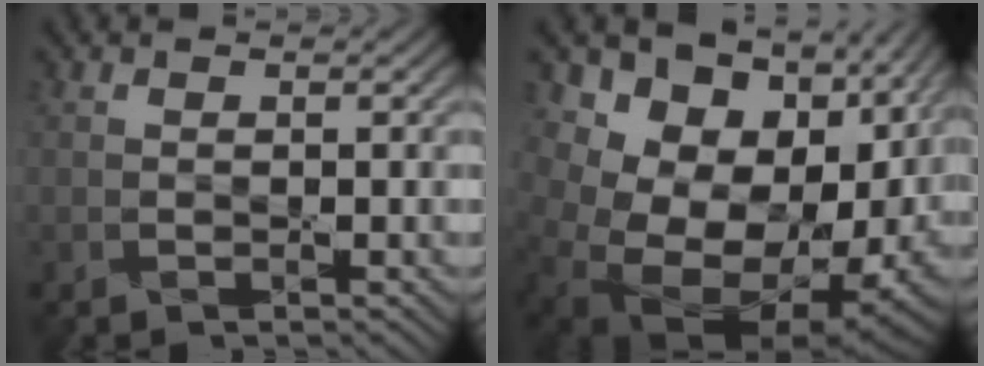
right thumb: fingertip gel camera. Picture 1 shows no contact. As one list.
[{"total": 19.6, "force": [0.2, 15.2, 12.3], "torque": [-0.195, -0.020, 0.043]}]